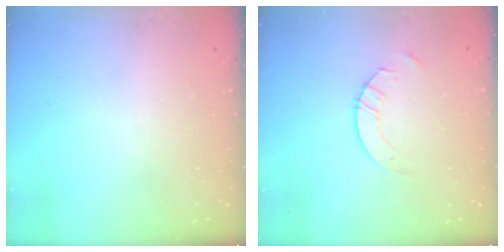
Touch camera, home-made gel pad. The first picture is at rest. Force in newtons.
{"total": 2.0, "press": 2.0, "slide": 0.2}